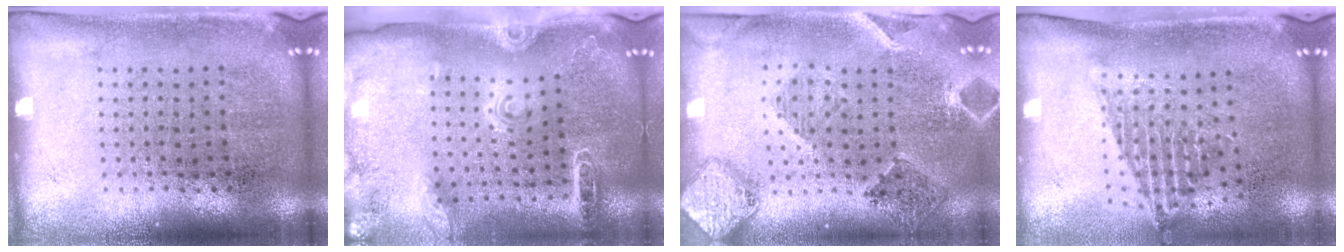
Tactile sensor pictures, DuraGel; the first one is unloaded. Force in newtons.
{"total": 1.9, "press": 1.9, "slide": 0.3}
{"total": 1.5, "press": 1.5, "slide": 0.2}
{"total": 1.4, "press": 1.1, "slide": 0.9}